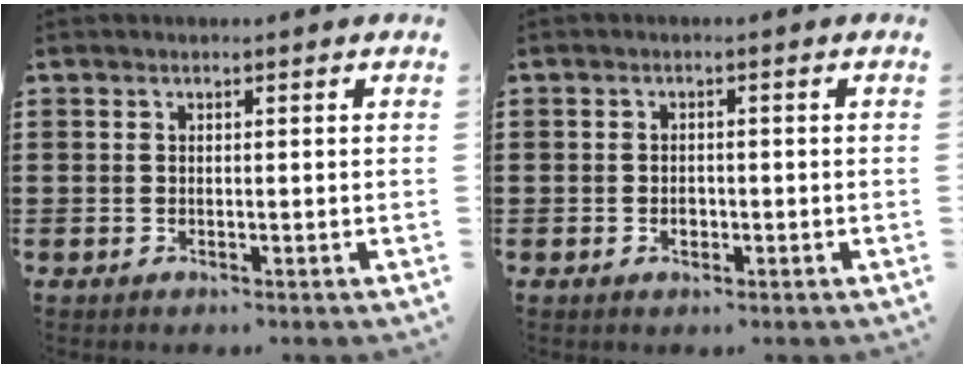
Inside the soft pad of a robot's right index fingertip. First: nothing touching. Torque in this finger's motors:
{"motor_torque": [-0.26, 1.74, 0.00, -0.01]}